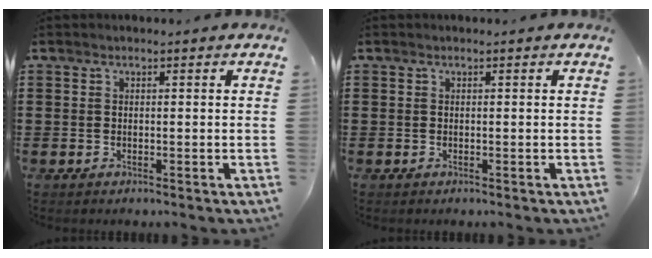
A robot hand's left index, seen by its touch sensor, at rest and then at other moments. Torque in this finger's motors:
{"motor_torque": [0.00, 0.00, 0.00, 0.01]}